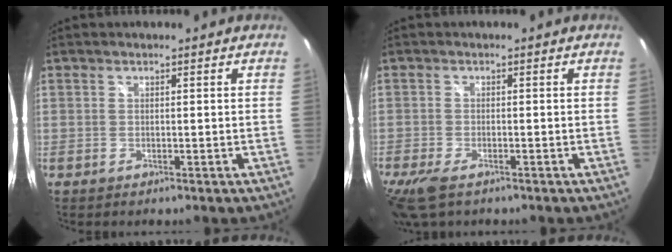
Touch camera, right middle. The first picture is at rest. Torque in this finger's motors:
{"motor_torque": [1.11, -1.01, 0.38, 0.11]}